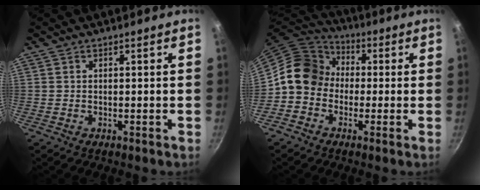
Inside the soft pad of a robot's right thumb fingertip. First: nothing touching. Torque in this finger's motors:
{"motor_torque": [1.31, 2.14, 0.71, -1.01, 0.05]}